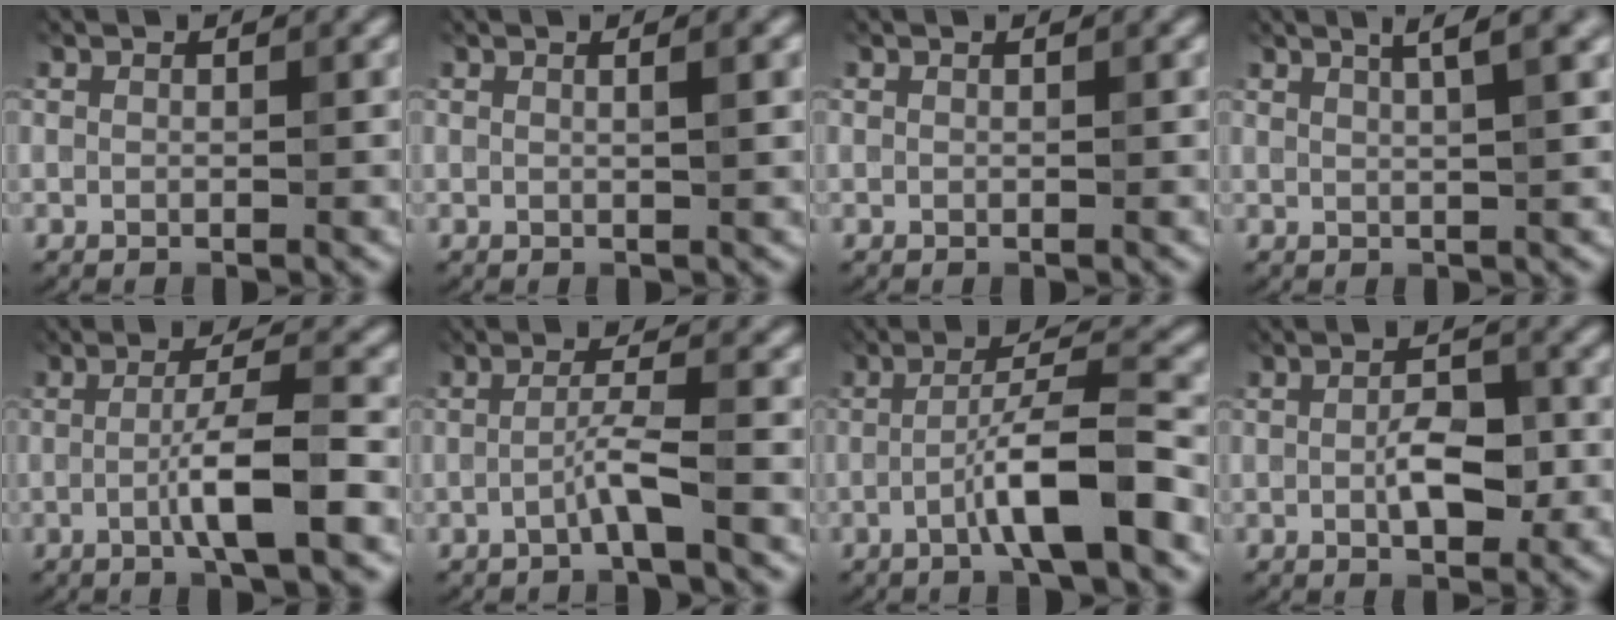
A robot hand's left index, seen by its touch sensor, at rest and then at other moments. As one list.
[{"total": 1.3, "force": [0.4, -0.1, 1.3], "torque": [-0.024, 0.006, 0.006]}, {"total": 0.0}, {"total": 4.0, "force": [2.2, 0.8, 3.3], "torque": [-0.031, 0.019, 0.017]}, {"total": 5.0, "force": [-1.5, 0.2, 4.8], "torque": [-0.085, 0.012, -0.033]}, {"total": 2.3, "force": [-1.2, -0.5, 1.9], "torque": [-0.042, 0.015, -0.029]}, {"total": 6.1, "force": [-2.5, 0.4, 5.5], "torque": [-0.095, 0.022, -0.047]}, {"total": 3.6, "force": [-0.5, 1.6, 3.2], "torque": [-0.061, 0.003, -0.007]}]